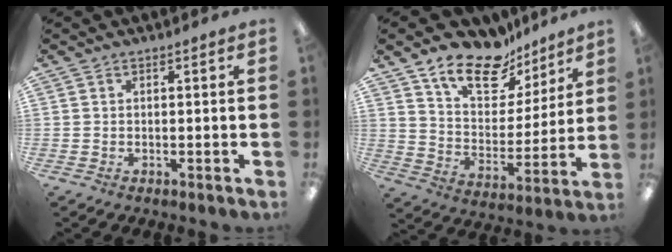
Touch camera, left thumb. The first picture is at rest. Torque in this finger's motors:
{"motor_torque": [0.12, 0.11, 1.10, -1.67, 0.11]}